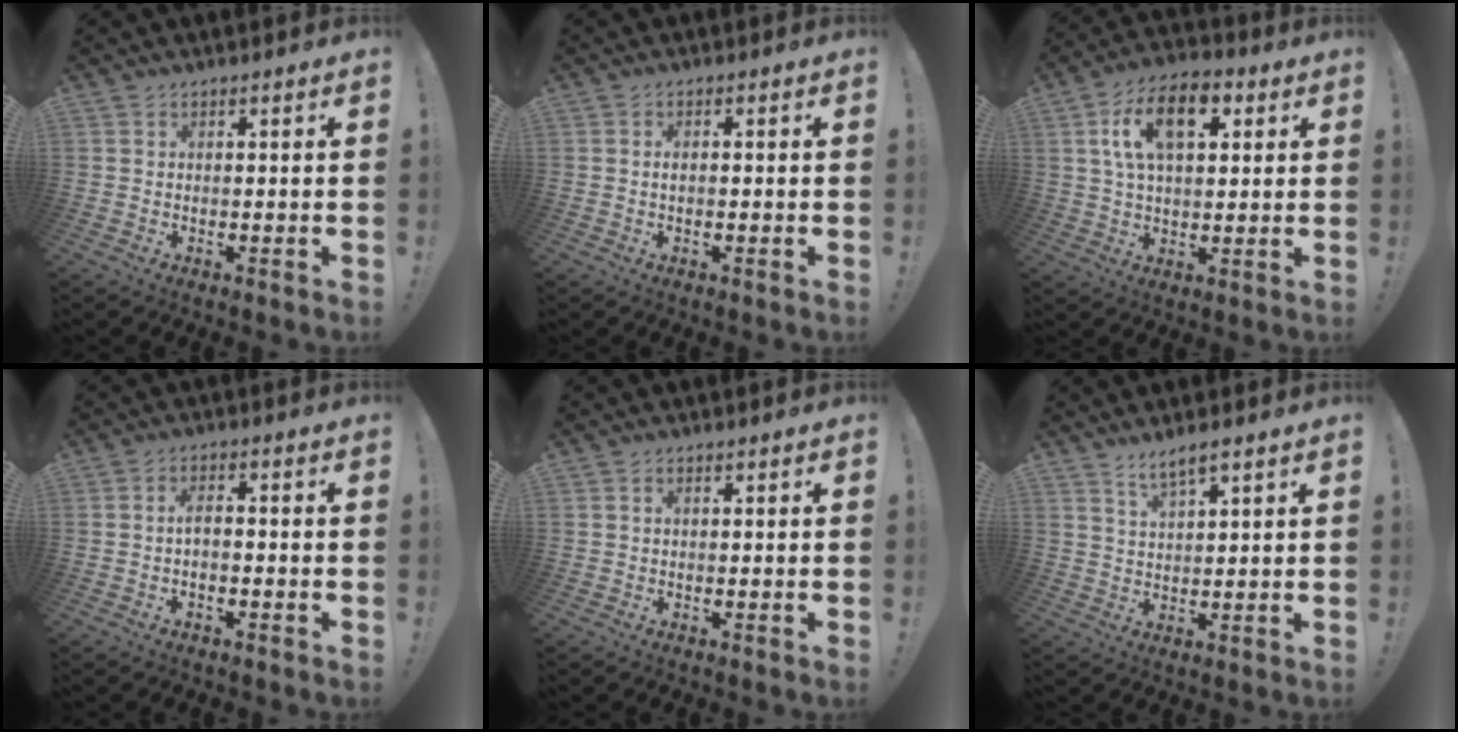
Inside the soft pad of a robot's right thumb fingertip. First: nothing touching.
{"total": 1.4, "force": [-0.4, 0.5, 1.2], "torque": [-0.024, 0.004, -0.008]}
{"total": 14.4, "force": [5.0, 7.8, 11.0], "torque": [-0.187, 0.005, 0.088]}
{"total": 2.6, "force": [-0.9, 0.8, 2.3], "torque": [-0.043, 0.003, -0.017]}
{"total": 0.5, "force": [0.2, 0.2, 0.4], "torque": [-0.002, -0.002, 0.003]}
{"total": 4.7, "force": [3.7, 0.6, 2.7], "torque": [-0.048, -0.021, 0.064]}